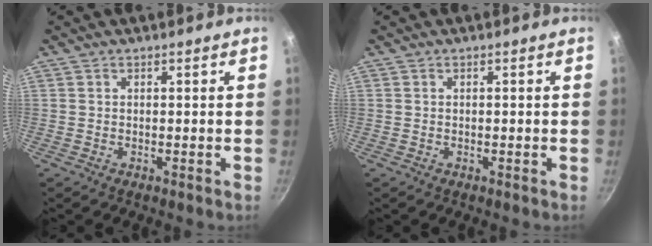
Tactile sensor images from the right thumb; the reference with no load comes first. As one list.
[{"total": 0.0}]